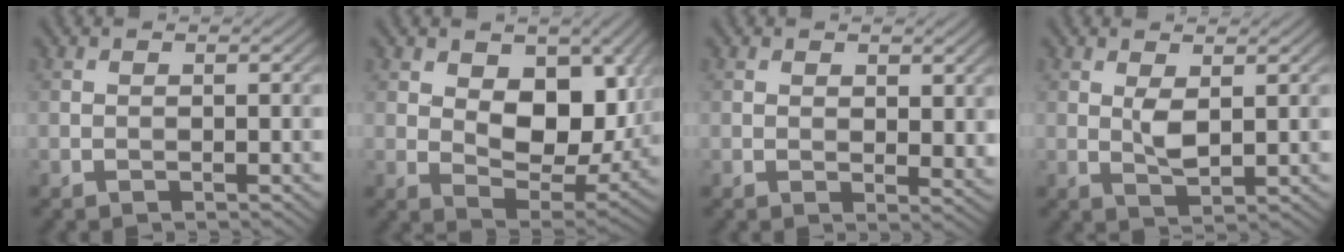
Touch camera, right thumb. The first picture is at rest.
{"total": 12.1, "force": [2.8, 7.4, 9.1], "torque": [-0.161, -0.013, 0.044]}
{"total": 2.9, "force": [1.2, 1.6, 2.1], "torque": [-0.032, -0.007, 0.024]}
{"total": 2.6, "force": [0.8, 1.0, 2.3], "torque": [-0.051, -0.005, 0.019]}